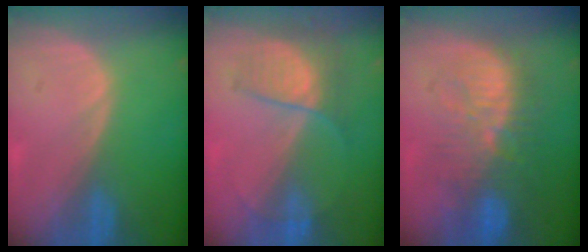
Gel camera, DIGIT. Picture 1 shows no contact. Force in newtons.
{"total": 7.3, "press": 6.0, "slide": 4.0}
{"total": 10.1, "press": 9.5, "slide": 3.4}